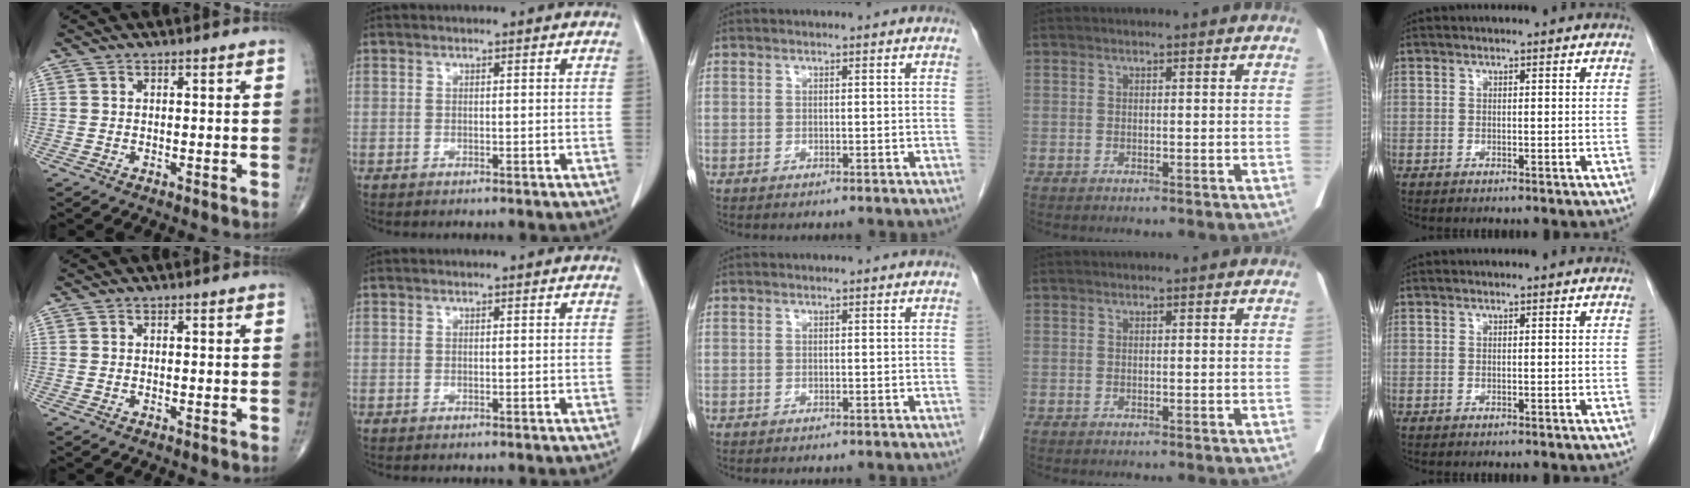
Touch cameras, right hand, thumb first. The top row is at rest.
{}